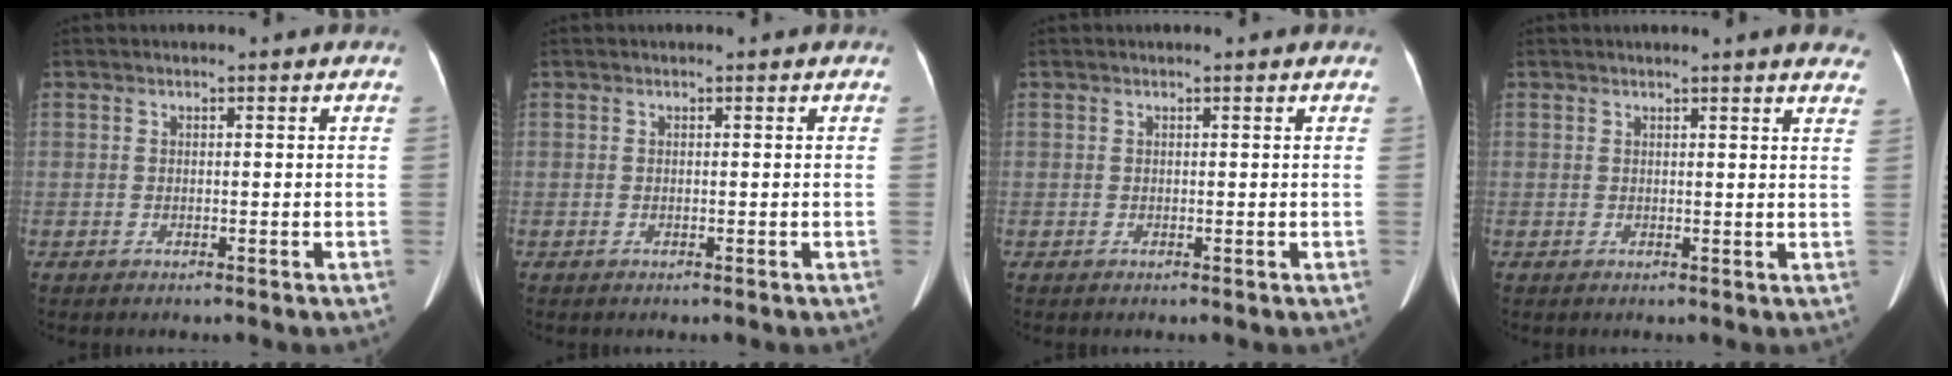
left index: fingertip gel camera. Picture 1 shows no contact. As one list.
[{"total": 0.0}, {"total": 0.7, "force": [0.6, 0.0, 0.3], "torque": [-0.004, 0.009, 0.008]}, {"total": 8.3, "force": [7.3, 0.7, 3.8], "torque": [-0.031, -0.007, 0.059]}]